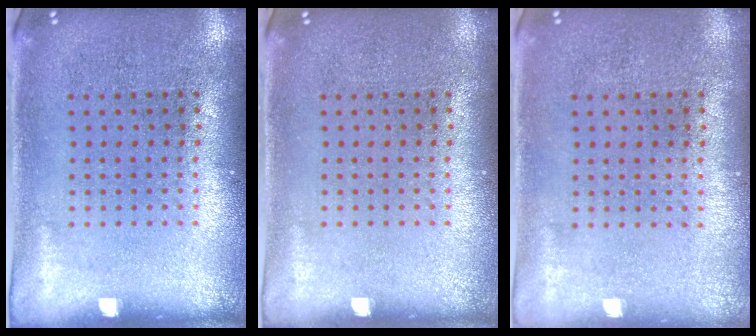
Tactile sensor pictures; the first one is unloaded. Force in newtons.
{"total": 0.0}
{"total": 0.0}